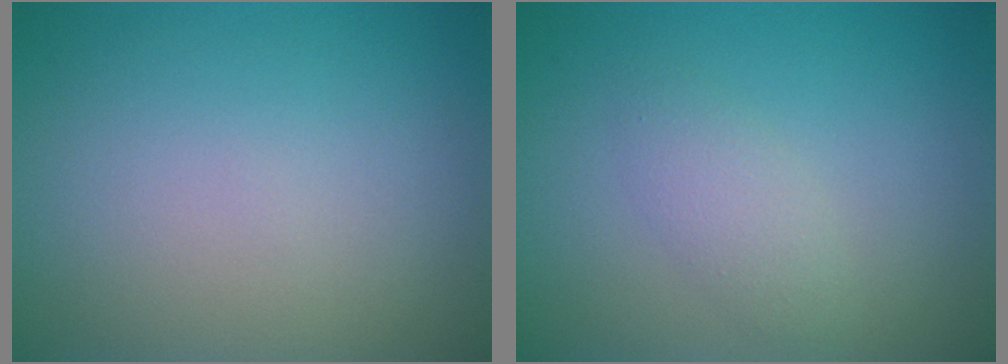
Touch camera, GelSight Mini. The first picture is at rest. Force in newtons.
{"total": 1.9, "press": 1.9, "slide": 0.1}